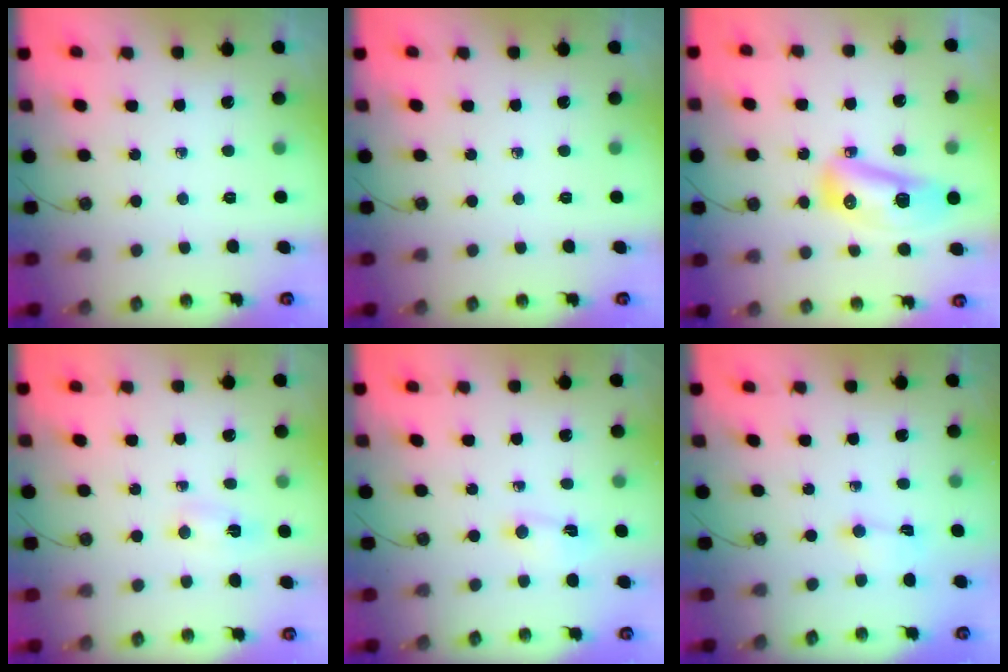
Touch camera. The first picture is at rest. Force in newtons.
{"total": 0.0}
{"total": 12.3, "press": 12.2, "slide": 1.7}
{"total": 2.6, "press": 1.3, "slide": 2.2}
{"total": 2.8, "press": 1.9, "slide": 2.1}
{"total": 1.2, "press": 1.0, "slide": 0.6}